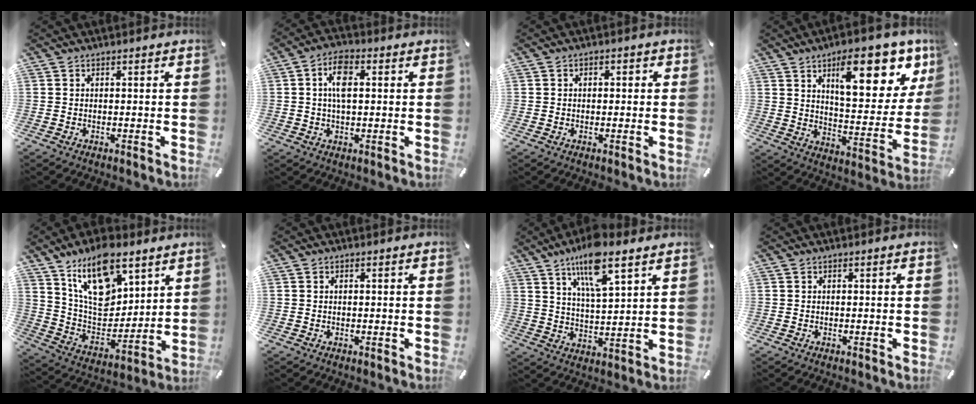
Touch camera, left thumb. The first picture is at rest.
{"total": 7.2, "force": [1.3, 3.9, 5.9], "torque": [-0.103, 0.010, 0.020]}
{"total": 1.7, "force": [-0.1, 1.3, 1.1], "torque": [-0.013, 0.004, -0.007]}
{"total": 19.7, "force": [11.1, 8.3, 14.0], "torque": [-0.177, -0.067, 0.176]}
{"total": 17.1, "force": [10.2, 9.9, 9.4], "torque": [-0.166, -0.057, 0.185]}
{"total": 0.6, "force": [0.2, 0.4, 0.5], "torque": [-0.011, 0.002, 0.003]}
{"total": 12.1, "force": [8.7, 3.2, 7.9], "torque": [-0.141, -0.033, 0.150]}
{"total": 0.0}